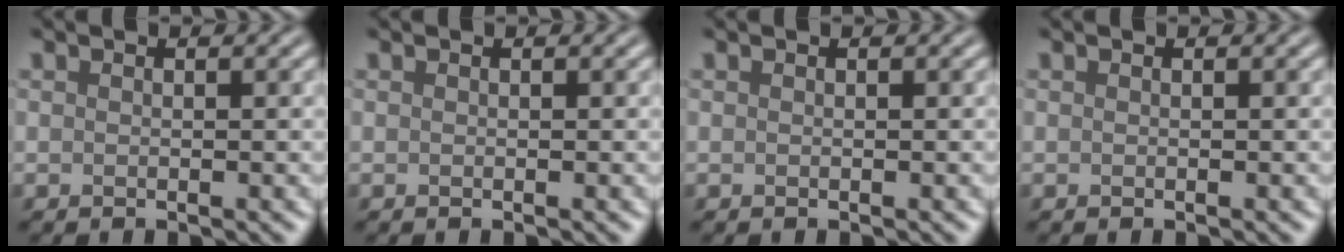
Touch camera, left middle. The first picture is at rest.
{"total": 0.0}
{"total": 0.0}
{"total": 0.0}